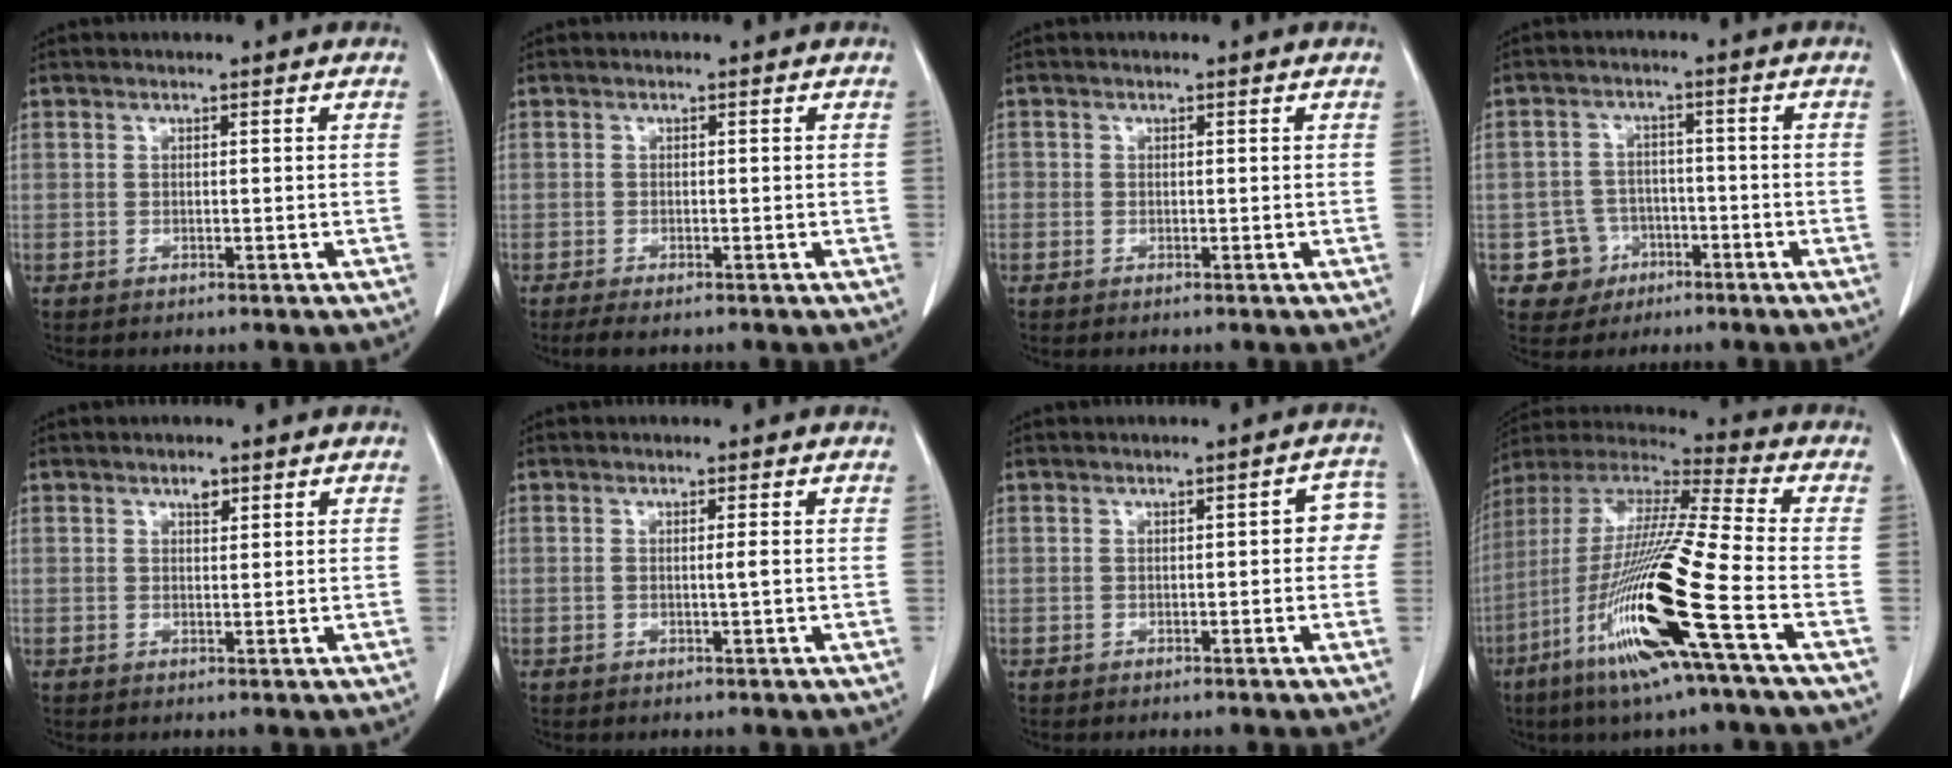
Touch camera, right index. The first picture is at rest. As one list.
[{"total": 2.7, "force": [-2.1, 0.6, 1.6], "torque": [-0.028, -0.008, -0.031]}, {"total": 0.7, "force": [-0.2, 0.7, 0.2], "torque": [0.004, 0.003, -0.006]}, {"total": 5.3, "force": [-2.5, 4.7, 0.2], "torque": [0.005, 0.015, -0.037]}, {"total": 1.4, "force": [0.9, 0.7, 0.8], "torque": [-0.013, -0.001, 0.013]}, {"total": 1.1, "force": [-0.1, -0.2, 1.1], "torque": [-0.019, -0.001, -0.003]}, {"total": 3.8, "force": [0.0, 1.7, 3.5], "torque": [-0.026, 0.022, -0.004]}, {"total": 21.4, "force": [-8.3, -0.4, 19.7], "torque": [-0.422, -0.041, -0.167]}]